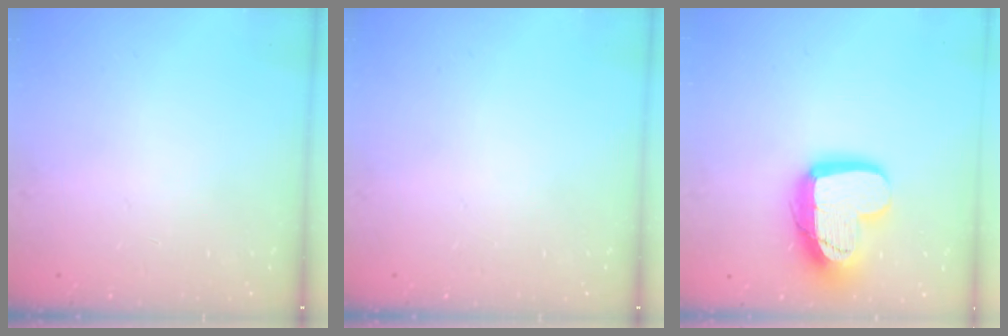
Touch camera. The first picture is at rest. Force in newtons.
{"total": 0.0}
{"total": 16.0, "press": 16.0, "slide": 1.4}